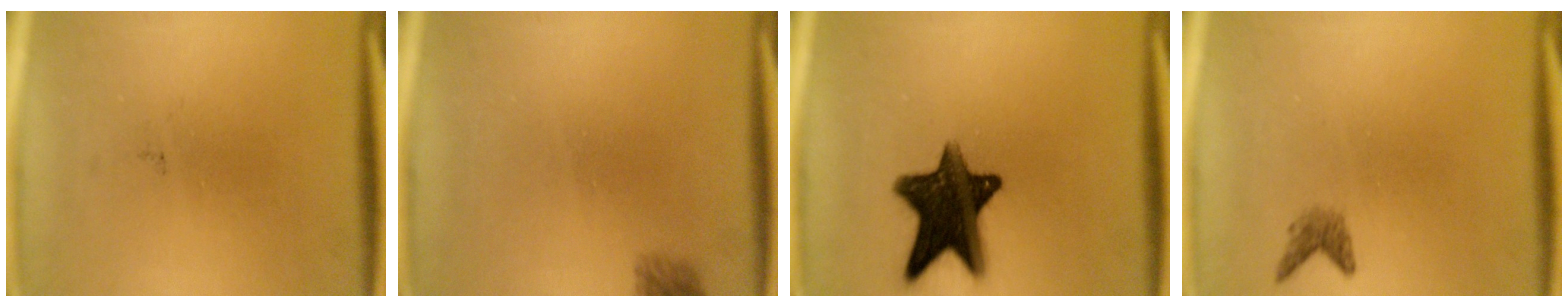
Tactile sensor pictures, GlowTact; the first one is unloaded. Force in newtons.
{"total": 1.6}
{"total": 14.0}
{"total": 1.5}